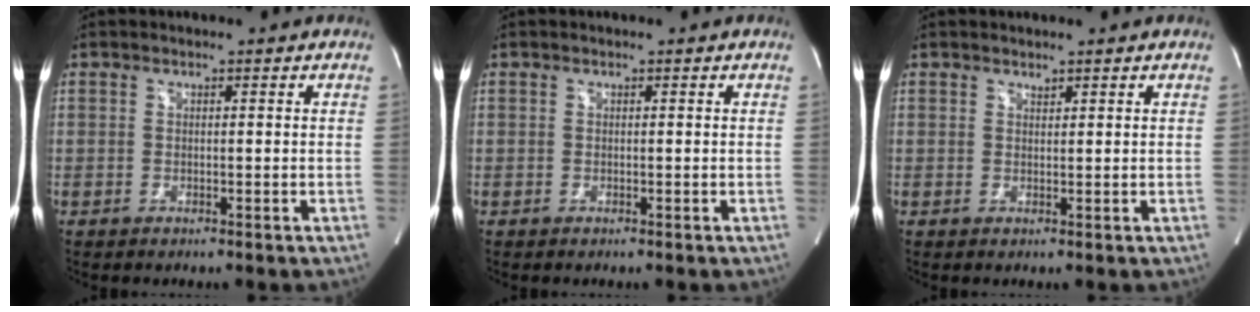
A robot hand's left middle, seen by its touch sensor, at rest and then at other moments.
{"total": 0.0}
{"total": 0.6, "force": [0.6, 0.2, 0.1], "torque": [-0.007, 0.000, 0.011]}